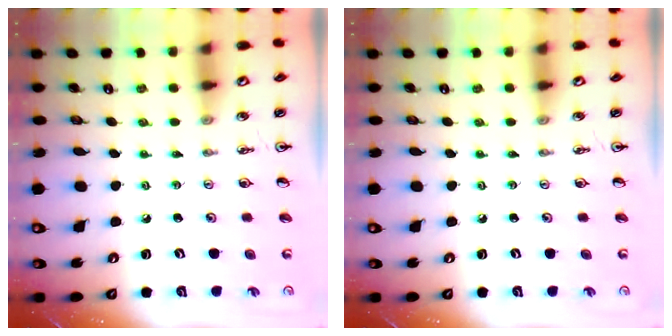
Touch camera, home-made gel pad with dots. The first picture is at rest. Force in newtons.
{"total": 0.0}